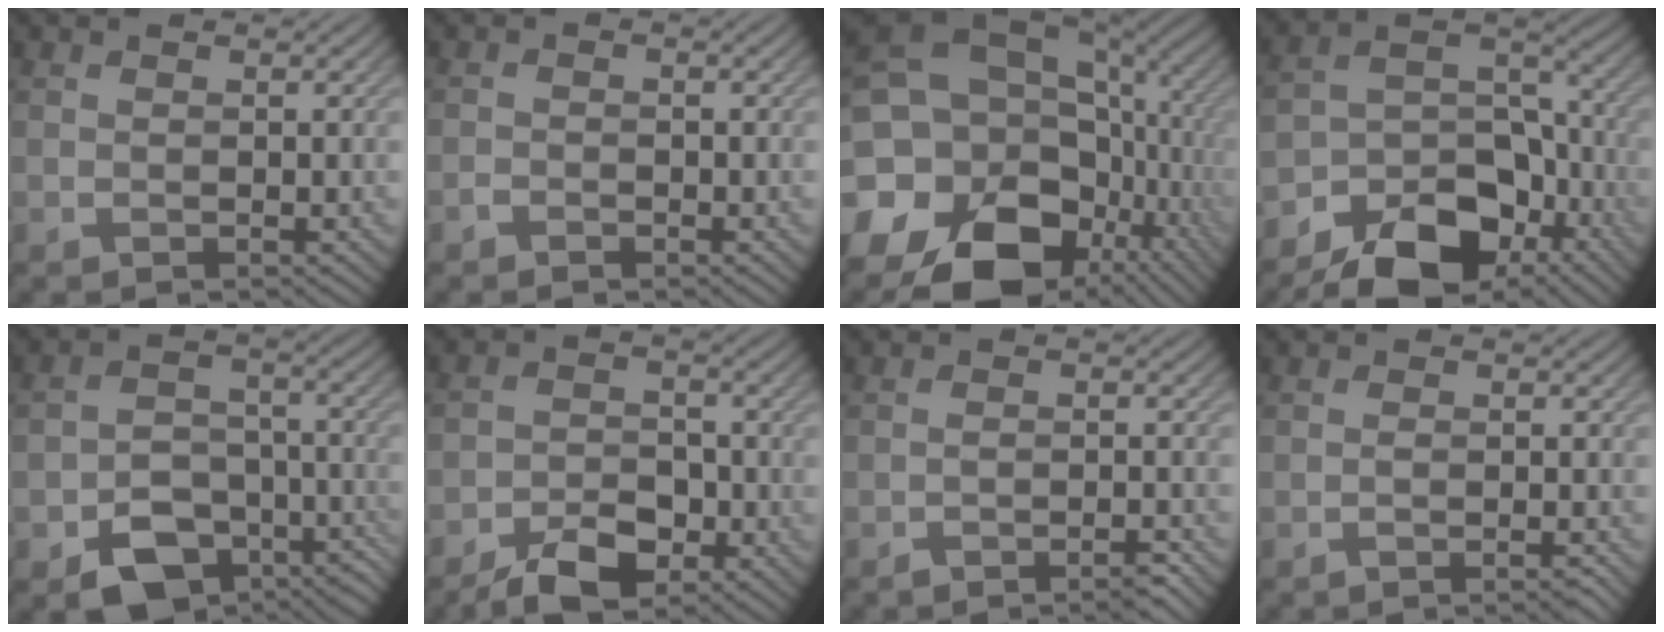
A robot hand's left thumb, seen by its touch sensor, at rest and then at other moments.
{"total": 1.2, "force": [-0.9, 0.7, 0.4], "torque": [-0.008, 0.001, -0.020]}
{"total": 20.0, "force": [-4.5, 15.5, 11.7], "torque": [-0.244, -0.034, -0.044]}
{"total": 15.1, "force": [-10.3, 8.0, 7.7], "torque": [-0.146, -0.023, -0.172]}
{"total": 10.4, "force": [-5.9, 6.5, 5.5], "torque": [-0.097, -0.028, -0.102]}
{"total": 6.4, "force": [-4.4, 3.3, 3.3], "torque": [-0.055, 0.000, -0.086]}
{"total": 2.6, "force": [-2.1, 0.3, 1.5], "torque": [-0.024, 0.006, -0.041]}
{"total": 1.9, "force": [-1.2, 0.3, 1.4], "torque": [-0.025, 0.005, -0.026]}